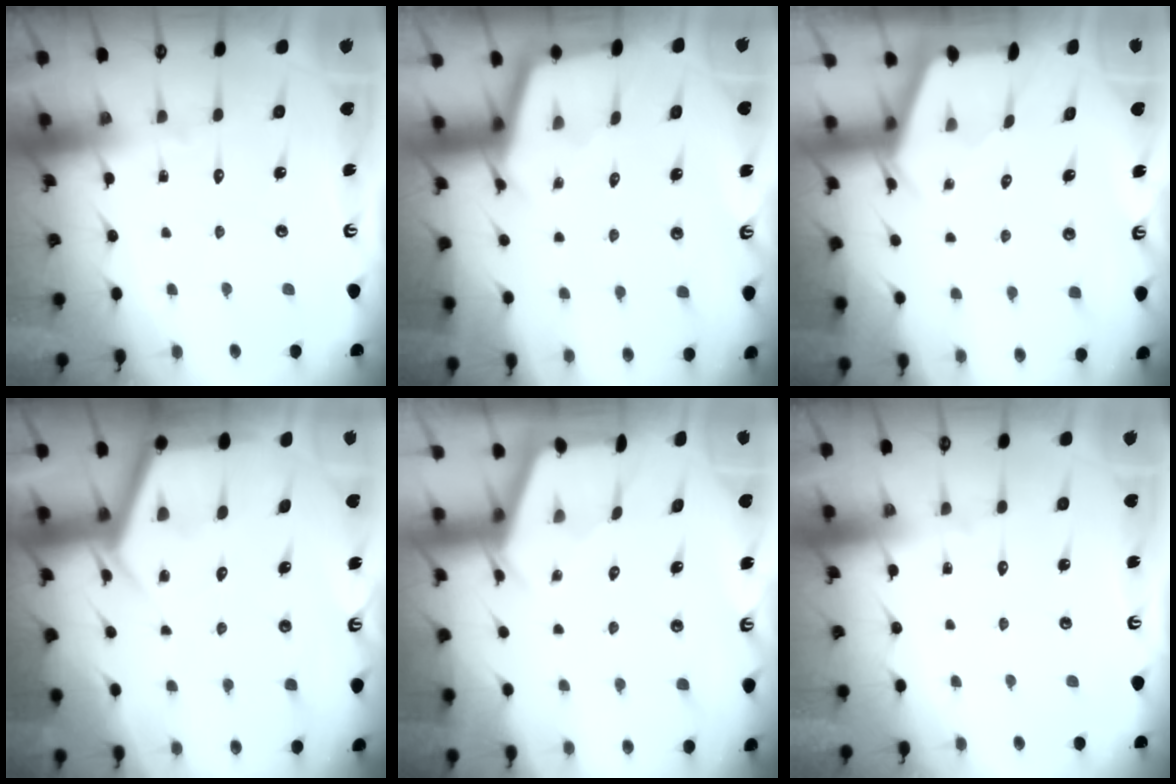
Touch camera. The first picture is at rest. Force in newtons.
{"total": 2.4, "press": 2.4, "slide": 0.2}
{"total": 2.4, "press": 2.4, "slide": 0.3}
{"total": 4.9, "press": 4.9, "slide": 0.3}
{"total": 2.5, "press": 2.5, "slide": 0.3}
{"total": 0.0}